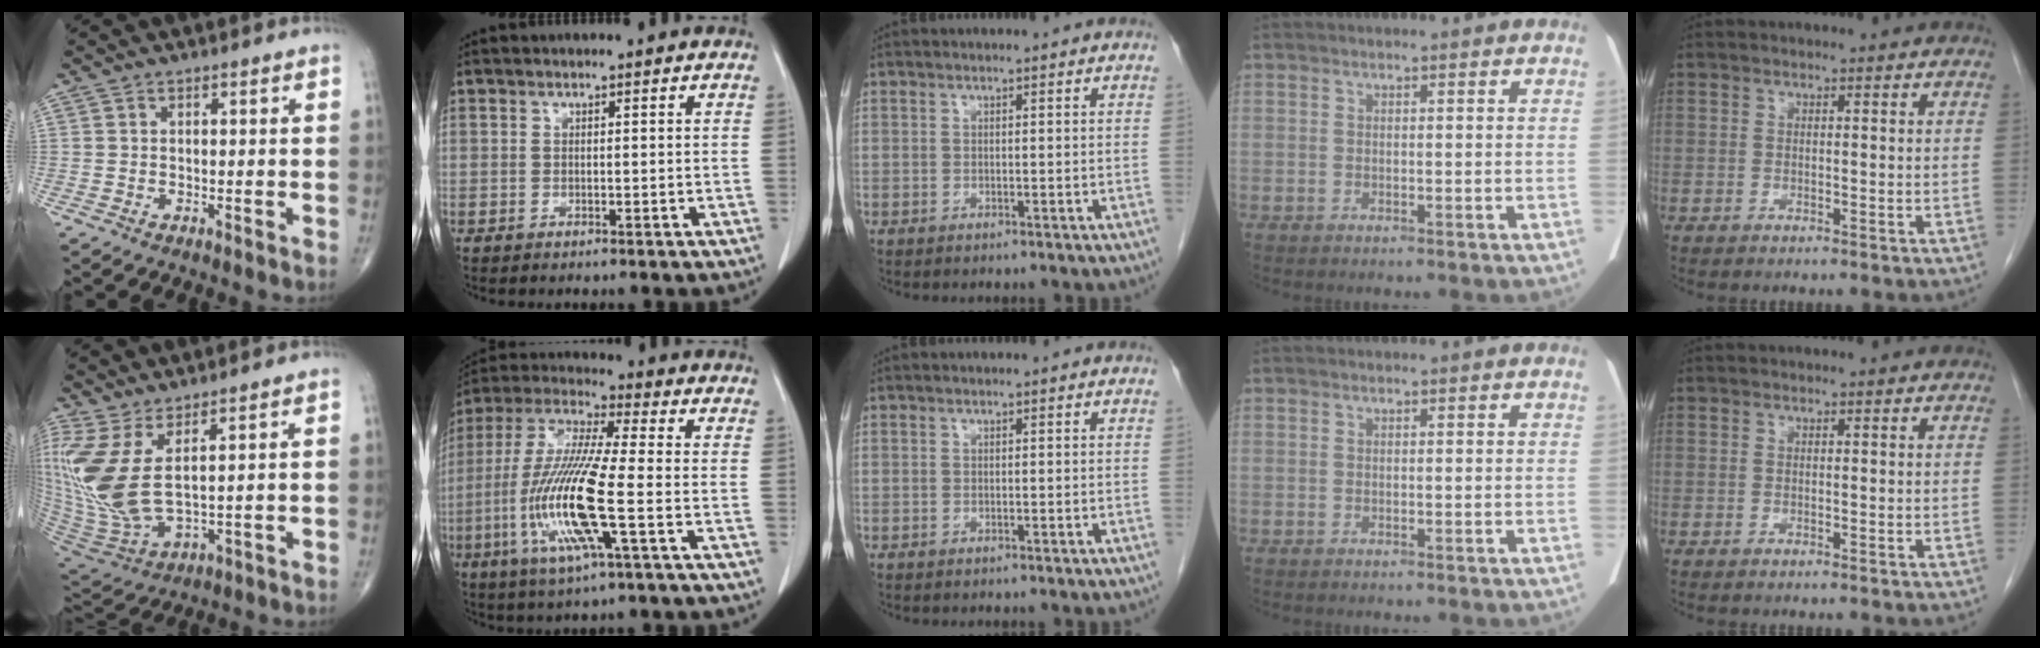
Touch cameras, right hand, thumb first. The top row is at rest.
{"thumb": {"total": 13.8, "force": [3.9, 4.6, 12.4], "torque": [-0.303, -0.032, 0.096]}, "index": {"total": 15.5, "force": [-3.8, 0.8, 15.0], "torque": [-0.318, -0.014, -0.079]}}